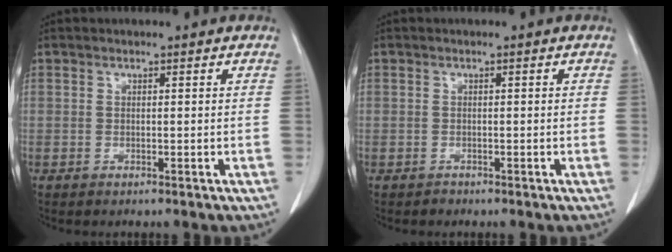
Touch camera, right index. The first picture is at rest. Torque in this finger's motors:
{"motor_torque": [-0.20, 0.00, -0.36, -0.14]}